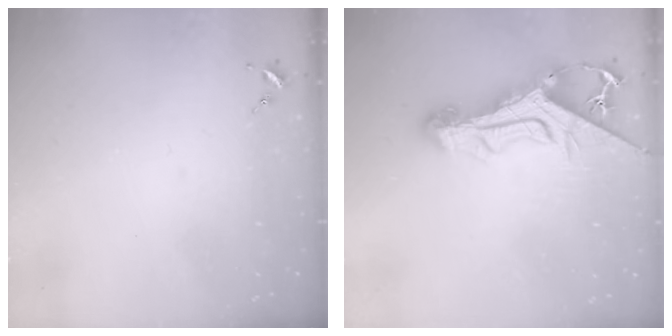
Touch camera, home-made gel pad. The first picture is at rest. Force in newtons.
{"total": 14.6, "press": 14.5, "slide": 1.8}